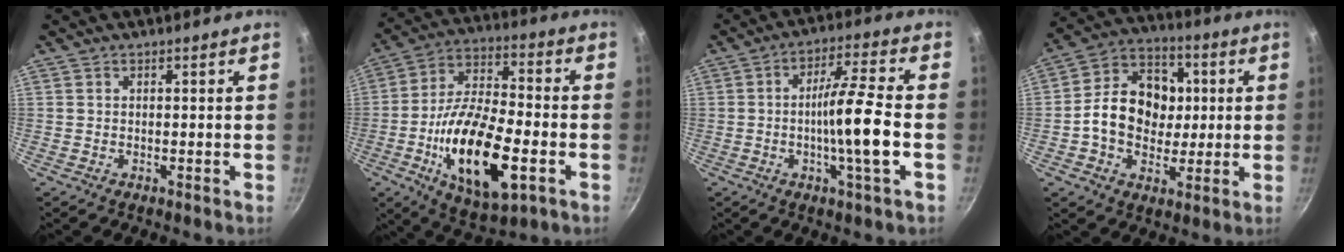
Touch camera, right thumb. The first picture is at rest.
{"total": 21.2, "force": [-6.2, 9.0, 18.1], "torque": [-0.317, 0.022, -0.107]}
{"total": 11.3, "force": [-2.1, 0.7, 11.1], "torque": [-0.186, 0.021, -0.040]}
{"total": 15.3, "force": [0.5, 12.0, 9.4], "torque": [-0.122, 0.020, -0.006]}